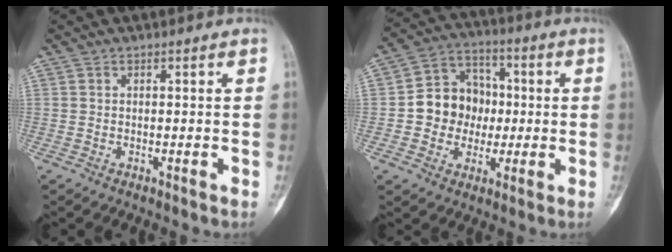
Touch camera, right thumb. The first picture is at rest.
{"total": 11.4, "force": [-0.6, 10.2, 5.2], "torque": [-0.035, 0.028, -0.017]}